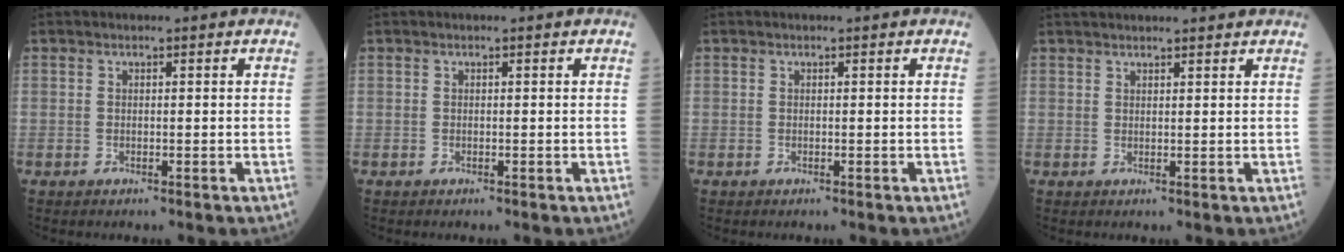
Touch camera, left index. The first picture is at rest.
{"total": 0.0}
{"total": 0.0}
{"total": 7.7, "force": [7.2, 0.7, 2.7], "torque": [-0.034, 0.035, 0.092]}